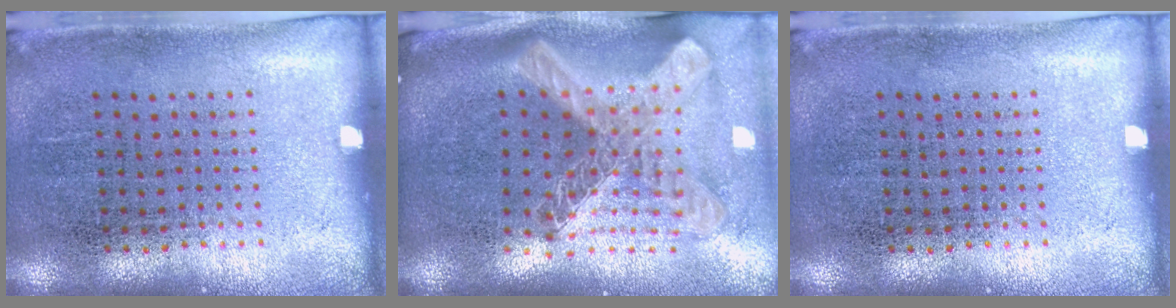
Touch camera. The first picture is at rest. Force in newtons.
{"total": 3.0, "press": 2.1, "slide": 2.2}
{"total": 0.0}